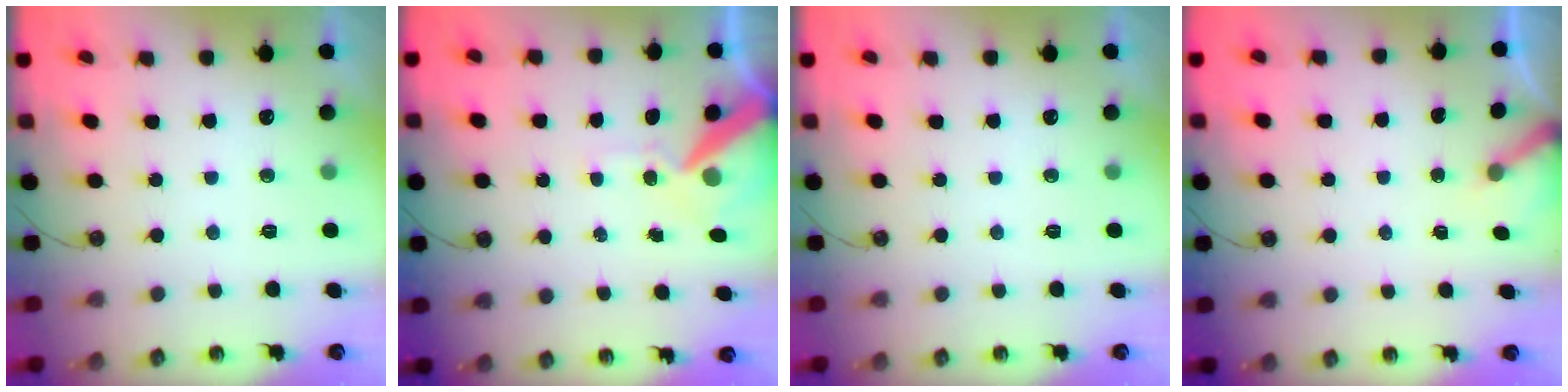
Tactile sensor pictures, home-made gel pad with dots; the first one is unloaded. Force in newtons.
{"total": 11.7, "press": 11.6, "slide": 1.5}
{"total": 0.0}
{"total": 2.5, "press": 2.5, "slide": 0.3}